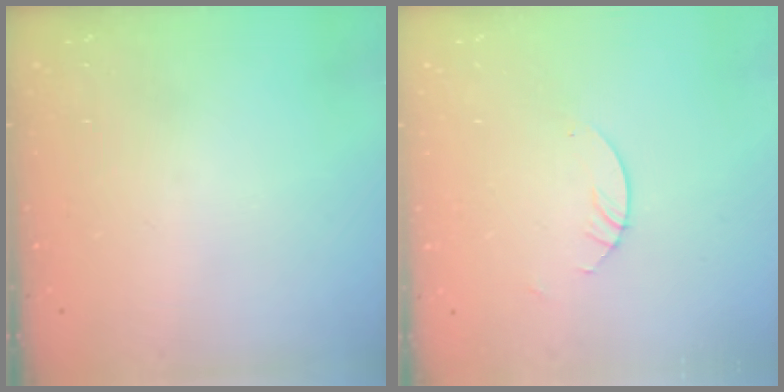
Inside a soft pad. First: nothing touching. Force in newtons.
{"total": 2.4, "press": 2.4, "slide": 0.2}